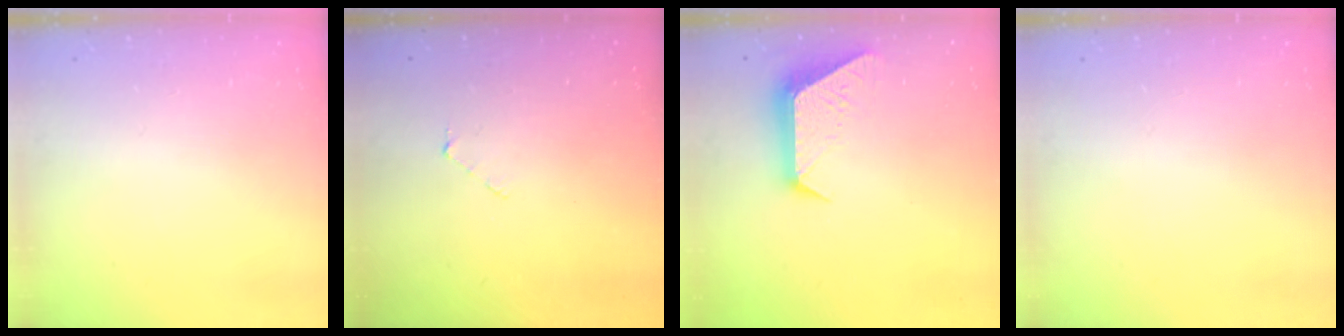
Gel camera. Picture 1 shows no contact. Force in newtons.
{"total": 1.9, "press": 1.9, "slide": 0.2}
{"total": 9.9, "press": 9.8, "slide": 0.8}
{"total": 0.0}